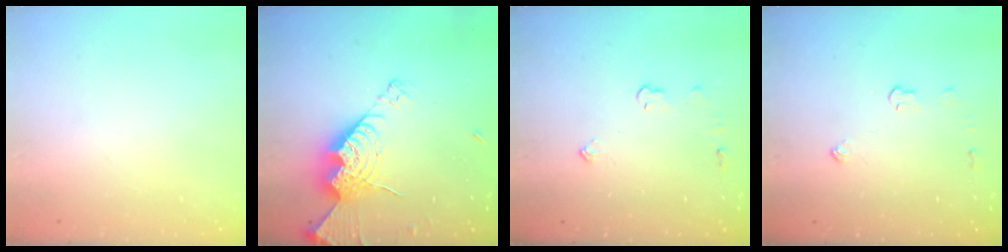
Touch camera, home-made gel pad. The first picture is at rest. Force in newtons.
{"total": 15.6, "press": 15.6, "slide": 1.5}
{"total": 3.7, "press": 3.7, "slide": 0.6}
{"total": 3.9, "press": 3.9, "slide": 0.4}